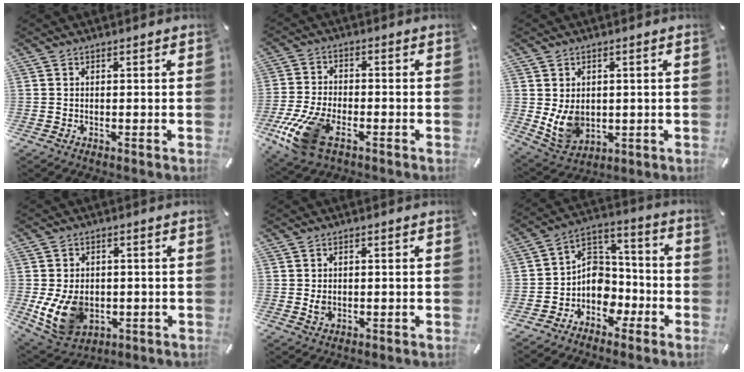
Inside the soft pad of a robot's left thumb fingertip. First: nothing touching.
{"total": 13.4, "force": [-6.2, 6.9, 9.6], "torque": [-0.212, 0.011, -0.107]}
{"total": 8.2, "force": [0.6, 6.7, 4.7], "torque": [-0.097, -0.008, 0.012]}
{"total": 11.5, "force": [-1.9, 8.8, 7.1], "torque": [-0.140, 0.002, -0.030]}
{"total": 2.0, "force": [0.0, 1.5, 1.3], "torque": [-0.018, -0.001, -0.002]}
{"total": 9.1, "force": [-3.4, 8.2, 1.7], "torque": [-0.031, 0.016, -0.057]}